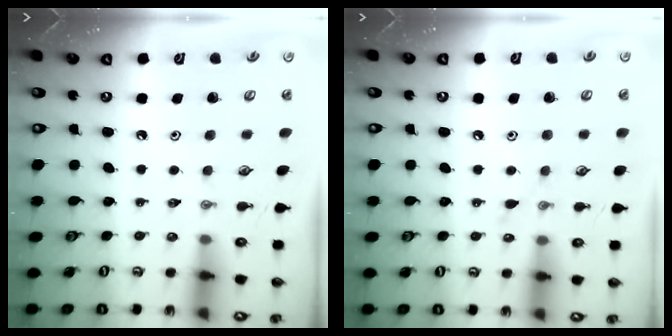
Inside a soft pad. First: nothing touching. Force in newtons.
{"total": 6.8, "press": 6.8, "slide": 0.8}